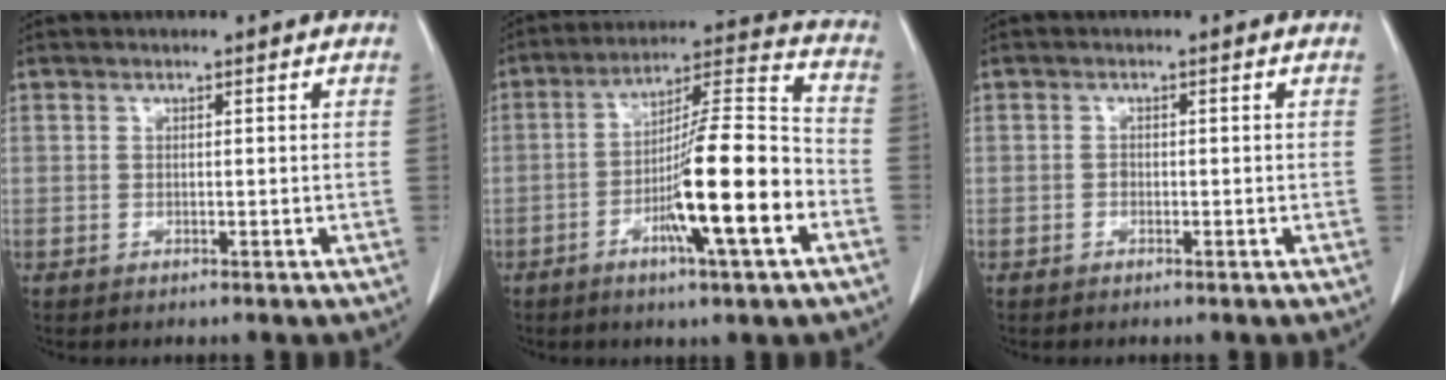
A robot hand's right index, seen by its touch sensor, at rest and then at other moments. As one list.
[{"total": 15.9, "force": [-5.4, 0.8, 14.9], "torque": [-0.248, -0.002, -0.091]}, {"total": 0.6, "force": [-0.3, 0.5, 0.2], "torque": [-0.001, 0.003, -0.007]}]